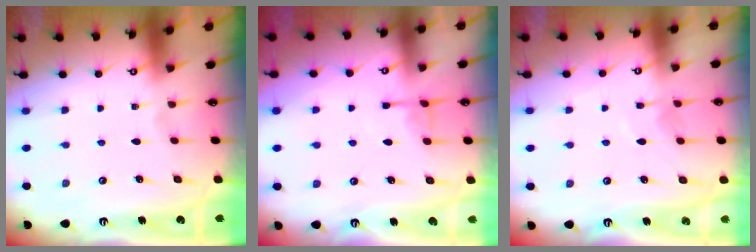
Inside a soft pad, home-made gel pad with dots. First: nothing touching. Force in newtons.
{"total": 4.2, "press": 4.1, "slide": 0.9}
{"total": 6.0, "press": 6.0, "slide": 0.6}